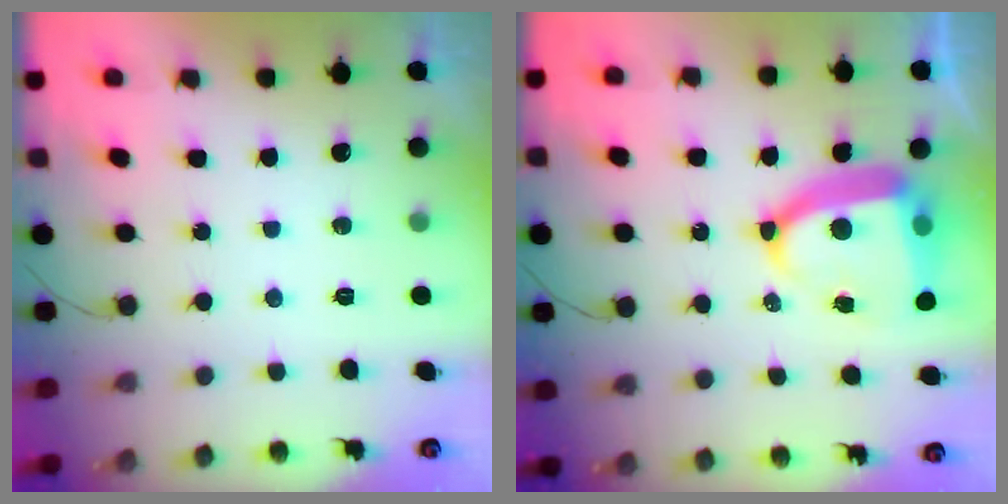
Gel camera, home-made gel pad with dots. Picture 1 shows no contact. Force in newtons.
{"total": 15.2, "press": 15.1, "slide": 1.7}